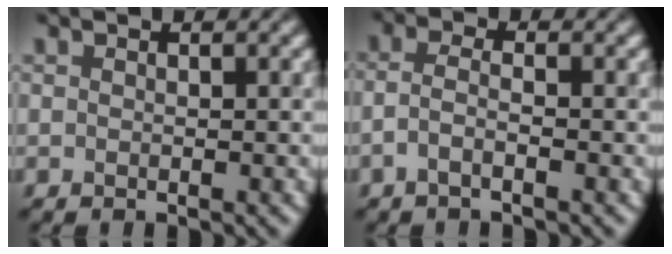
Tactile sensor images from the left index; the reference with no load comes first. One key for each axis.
{"total": 1.9, "fx": -1.0, "fy": 0.6, "fz": 1.5, "tx": -0.033, "ty": 0.008, "tz": -0.027}